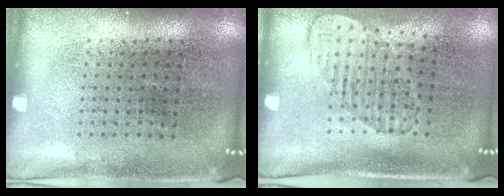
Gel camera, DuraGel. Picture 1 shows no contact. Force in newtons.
{"total": 1.4, "press": 1.1, "slide": 0.9}